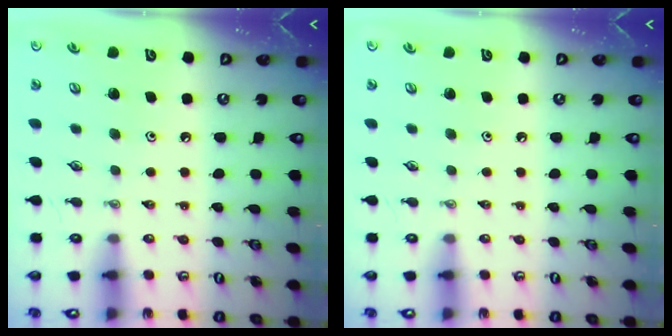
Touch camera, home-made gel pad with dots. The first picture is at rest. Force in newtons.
{"total": 0.0}